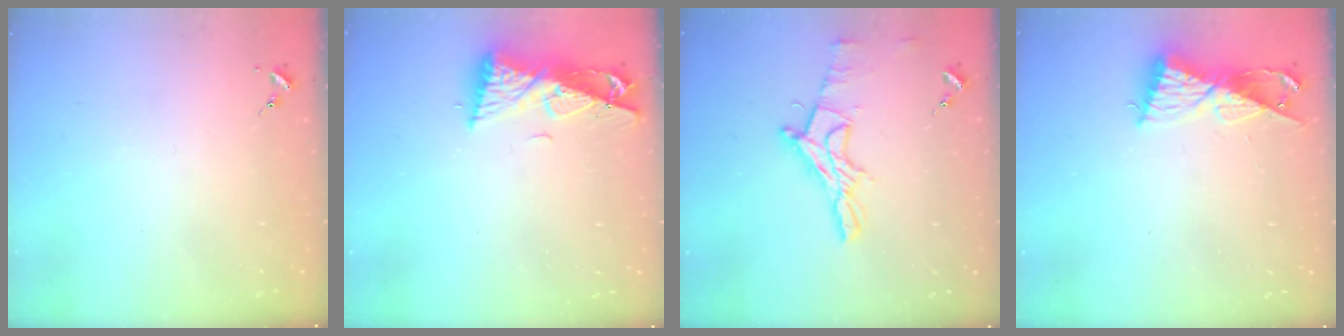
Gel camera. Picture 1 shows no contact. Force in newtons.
{"total": 9.3, "press": 9.2, "slide": 1.3}
{"total": 11.8, "press": 11.7, "slide": 1.0}
{"total": 9.4, "press": 9.4, "slide": 0.6}